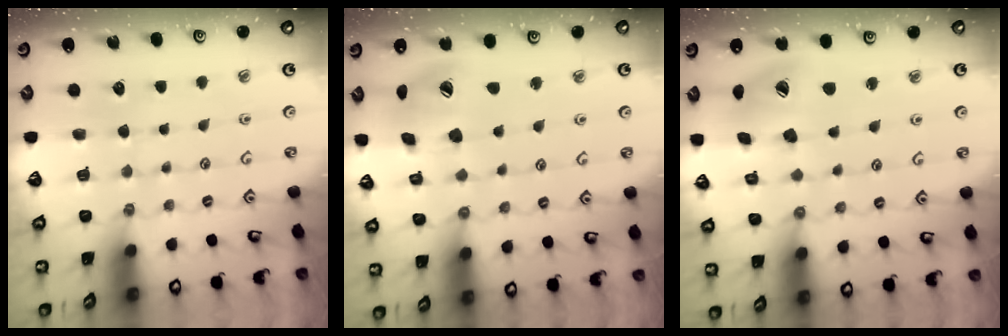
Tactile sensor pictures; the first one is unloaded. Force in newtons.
{"total": 14.4, "press": 14.3, "slide": 2.0}
{"total": 14.3, "press": 14.1, "slide": 2.2}